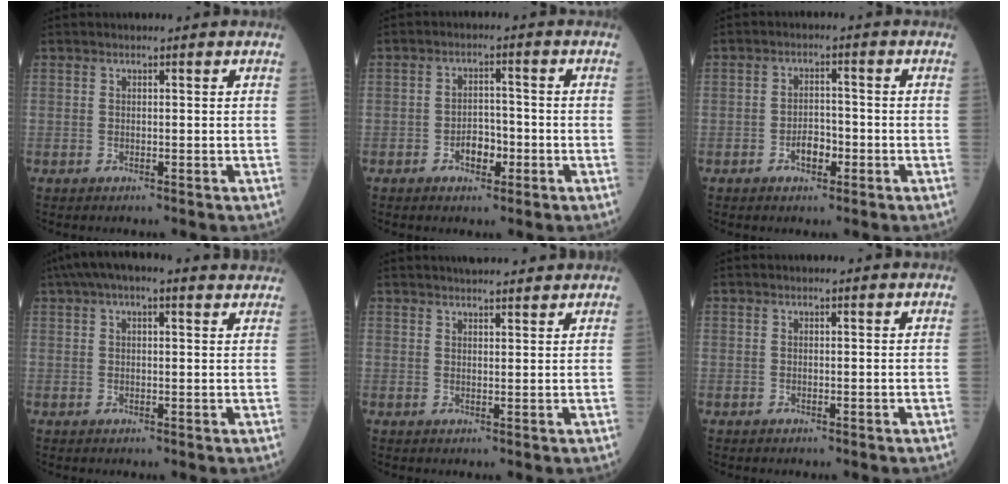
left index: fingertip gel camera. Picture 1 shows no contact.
{"total": 3.6, "force": [-1.8, 2.1, 2.3], "torque": [-0.034, 0.006, -0.031]}
{"total": 3.2, "force": [-1.7, 1.7, 2.2], "torque": [-0.035, 0.004, -0.031]}
{"total": 10.8, "force": [8.3, 2.8, 6.3], "torque": [-0.101, 0.051, 0.111]}
{"total": 6.8, "force": [6.2, 0.9, 2.7], "torque": [-0.036, 0.023, 0.084]}
{"total": 0.0}